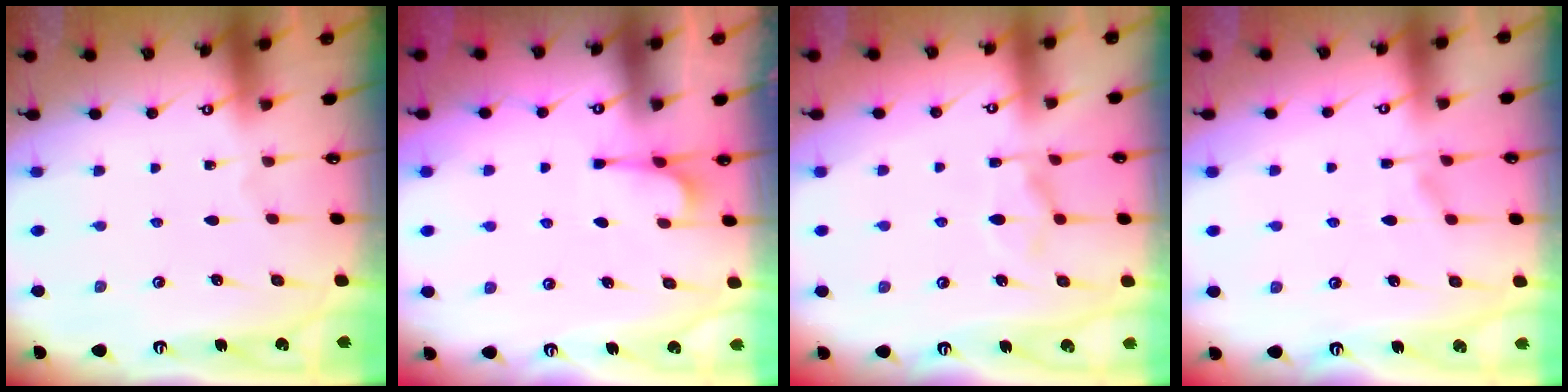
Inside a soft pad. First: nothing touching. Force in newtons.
{"total": 1.1, "press": 0.2, "slide": 1.1}
{"total": 7.5, "press": 7.4, "slide": 1.1}
{"total": 1.3, "press": 0.3, "slide": 1.2}